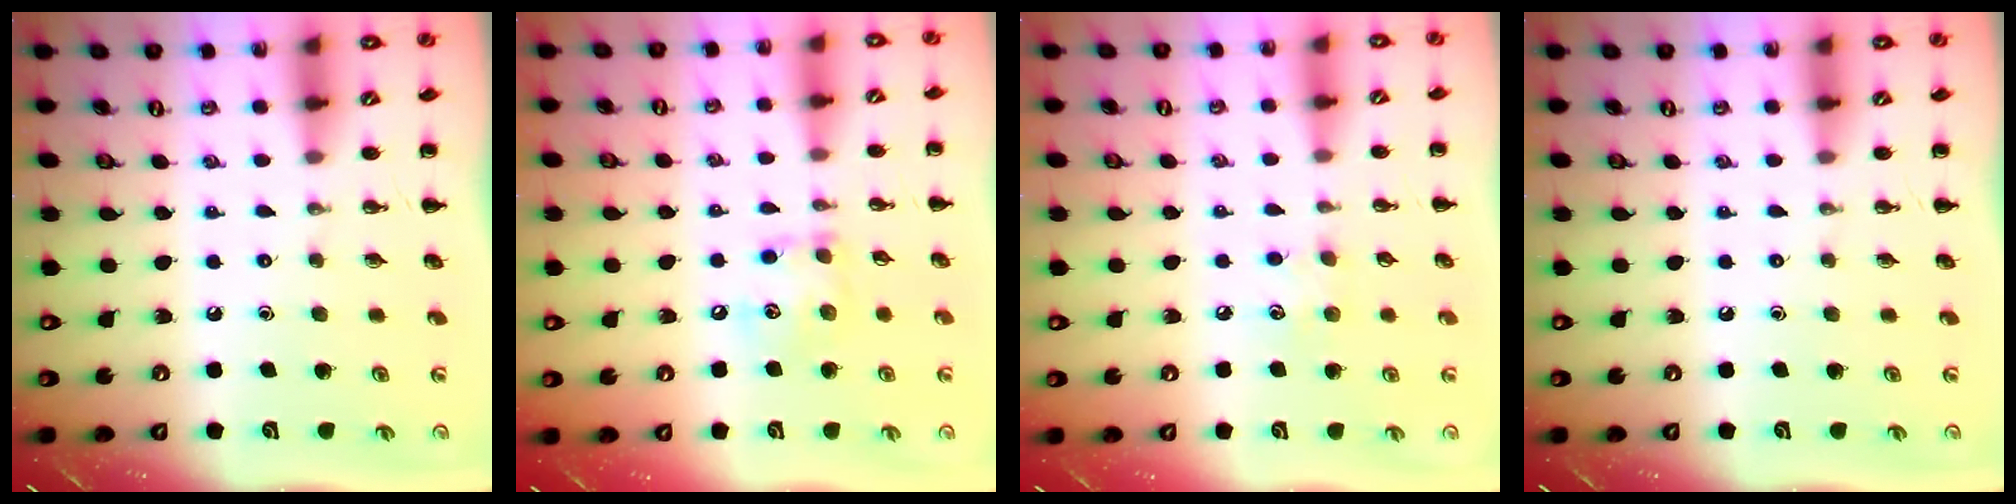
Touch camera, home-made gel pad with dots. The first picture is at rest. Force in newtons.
{"total": 9.6, "press": 9.5, "slide": 1.3}
{"total": 5.9, "press": 5.8, "slide": 1.4}
{"total": 0.0}